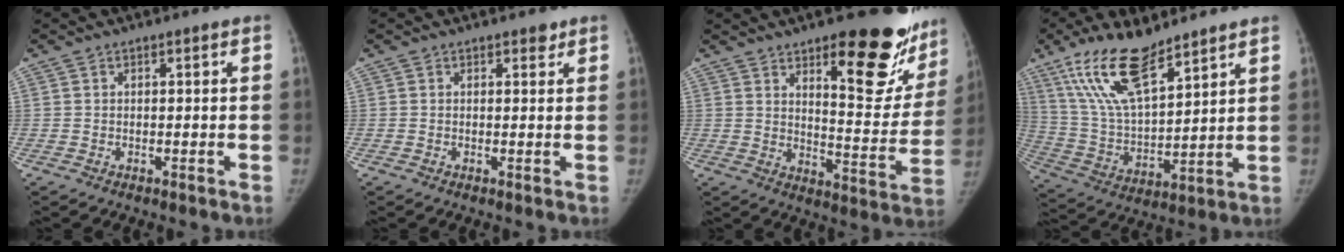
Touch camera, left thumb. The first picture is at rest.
{"total": 1.3, "force": [1.0, 0.7, 0.5], "torque": [0.005, -0.005, 0.009]}
{"total": 21.7, "force": [13.3, 7.5, 15.4], "torque": [-0.144, -0.092, 0.181]}
{"total": 17.3, "force": [11.6, 5.9, 11.5], "torque": [-0.201, -0.051, 0.230]}